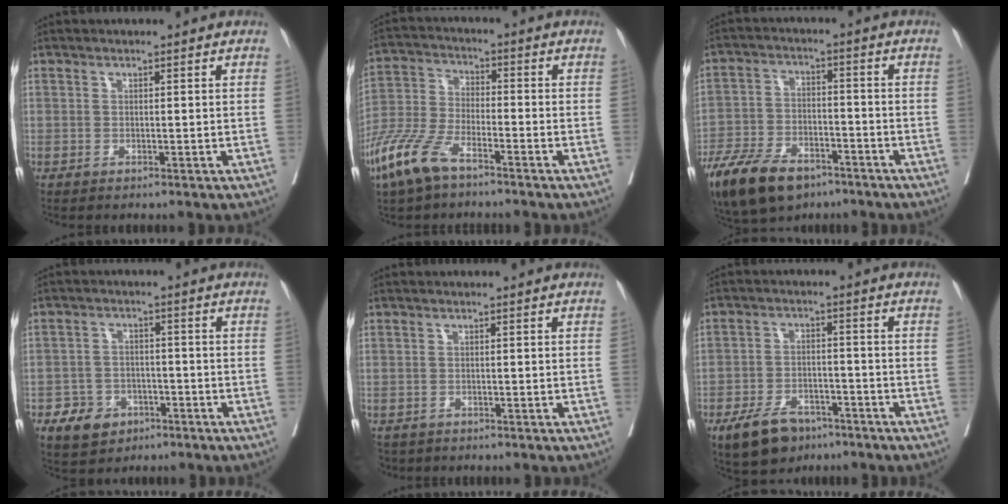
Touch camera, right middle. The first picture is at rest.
{"total": 9.8, "force": [-6.5, 3.0, 6.6], "torque": [-0.161, -0.017, -0.133]}
{"total": 13.5, "force": [-9.5, 6.1, 7.5], "torque": [-0.150, -0.016, -0.167]}
{"total": 5.7, "force": [-3.1, 4.4, 1.9], "torque": [-0.034, 0.006, -0.041]}
{"total": 2.9, "force": [-2.4, 1.6, 0.4], "torque": [-0.007, -0.003, -0.039]}
{"total": 8.1, "force": [-5.6, 4.3, 4.1], "torque": [-0.081, -0.002, -0.091]}